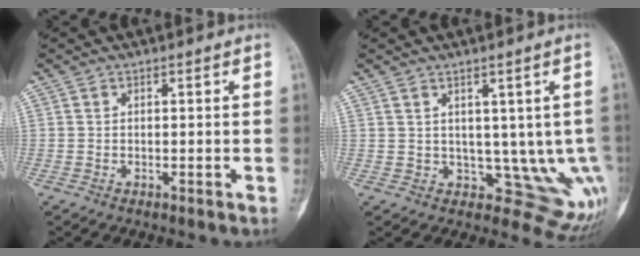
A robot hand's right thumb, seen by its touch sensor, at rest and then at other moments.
{"total": 9.2, "force": [1.5, 6.3, 6.5], "torque": [-0.042, -0.021, 0.042]}